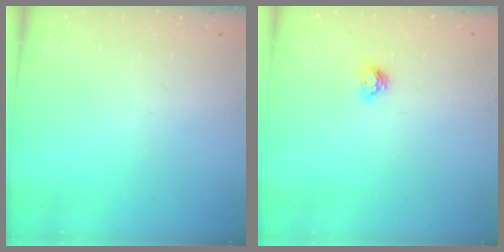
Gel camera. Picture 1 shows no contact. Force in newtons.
{"total": 5.6, "press": 5.5, "slide": 0.7}